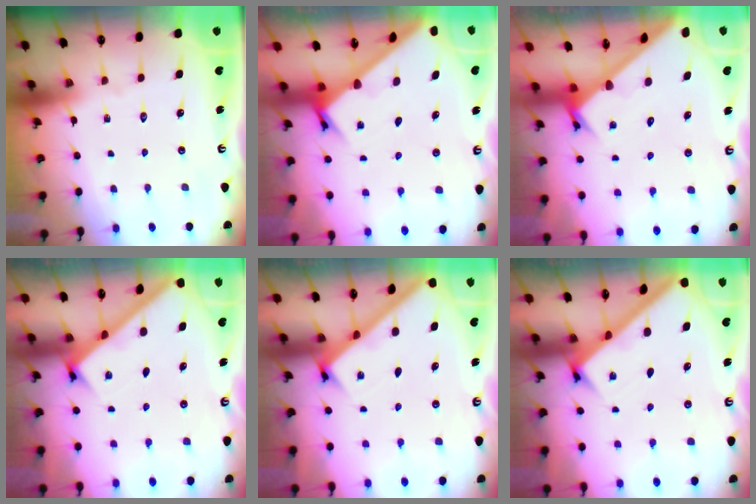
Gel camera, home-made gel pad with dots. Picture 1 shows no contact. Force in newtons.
{"total": 2.6, "press": 2.5, "slide": 0.3}
{"total": 2.4, "press": 2.4, "slide": 0.2}
{"total": 2.7, "press": 2.6, "slide": 0.3}
{"total": 2.7, "press": 2.7, "slide": 0.4}
{"total": 2.6, "press": 2.6, "slide": 0.3}